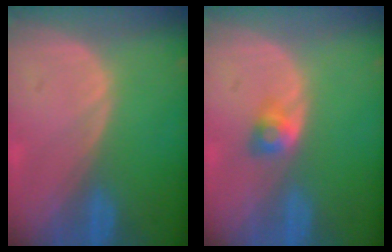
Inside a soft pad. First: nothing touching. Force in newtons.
{"total": 2.6, "press": 2.3, "slide": 1.2}